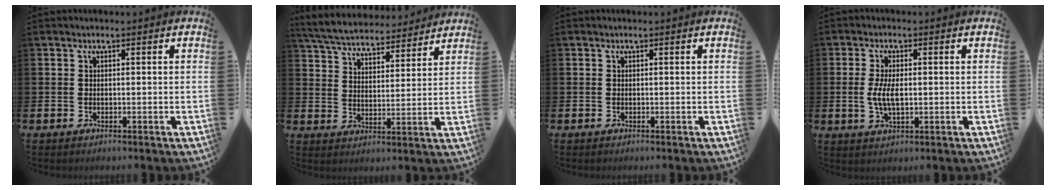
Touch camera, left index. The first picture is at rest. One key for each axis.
{"total": 6.2, "fx": 5.9, "fy": 1.4, "fz": 1.1, "tx": -0.049, "ty": -0.037, "tz": 0.104}
{"total": 0.0}
{"total": 4.4, "fx": 0.0, "fy": 1.9, "fz": 3.9, "tx": -0.077, "ty": 0.001, "tz": -0.005}